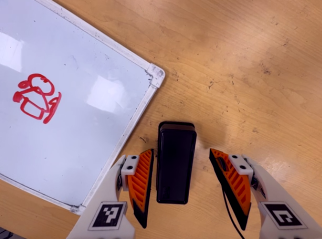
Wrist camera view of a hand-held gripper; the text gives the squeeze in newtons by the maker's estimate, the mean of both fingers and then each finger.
{"total": 0.0}